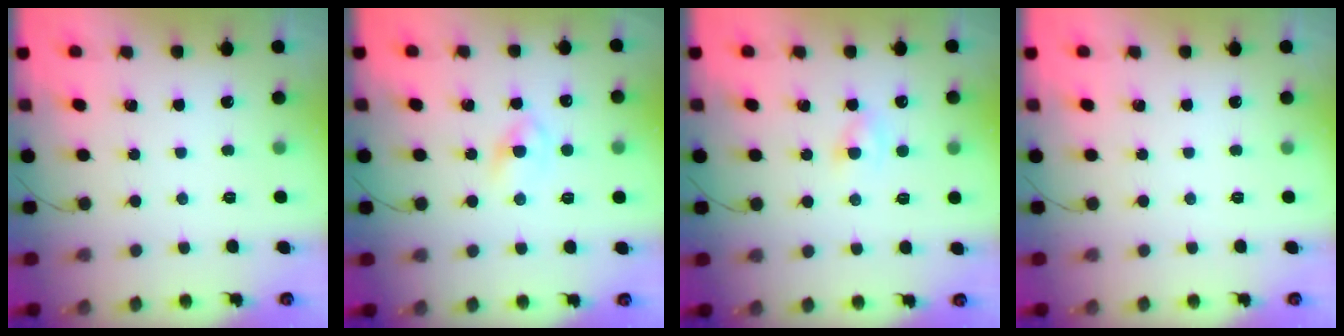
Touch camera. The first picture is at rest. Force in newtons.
{"total": 2.7, "press": 2.5, "slide": 1.1}
{"total": 1.4, "press": 1.1, "slide": 0.8}
{"total": 0.0}